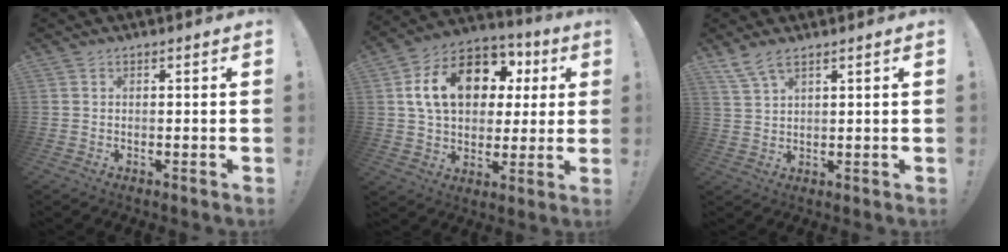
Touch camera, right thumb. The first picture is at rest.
{"total": 19.0, "force": [5.8, 13.2, 12.4], "torque": [-0.191, -0.009, 0.111]}
{"total": 5.5, "force": [4.1, 1.6, 3.2], "torque": [-0.064, -0.016, 0.078]}